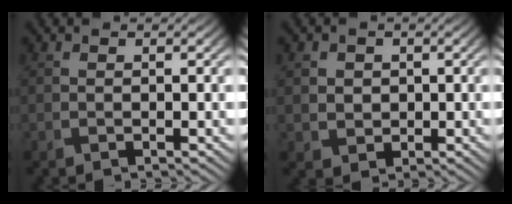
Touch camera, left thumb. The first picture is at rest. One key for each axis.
{"total": 2.5, "fx": 0.3, "fy": 2.4, "fz": 0.8, "tx": -0.029, "ty": -0.005, "tz": 0.004}